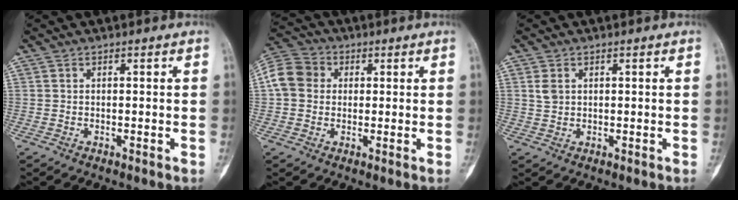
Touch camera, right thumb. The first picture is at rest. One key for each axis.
{"total": 8.1, "fx": 1.0, "fy": 6.9, "fz": 4.0, "tx": -0.069, "ty": 0.018, "tz": 0.007}
{"total": 2.2, "fx": 0.7, "fy": 1.6, "fz": 1.3, "tx": -0.023, "ty": 0.001, "tz": 0.018}